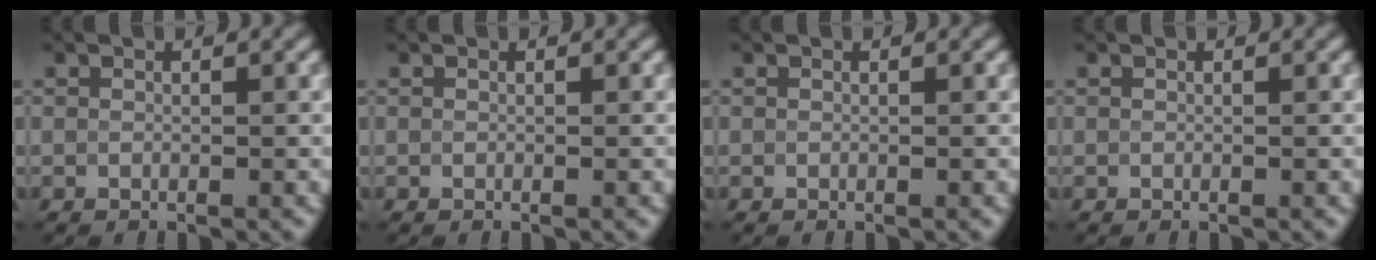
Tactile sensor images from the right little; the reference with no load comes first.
{"total": 0.0}
{"total": 0.0}
{"total": 0.0}